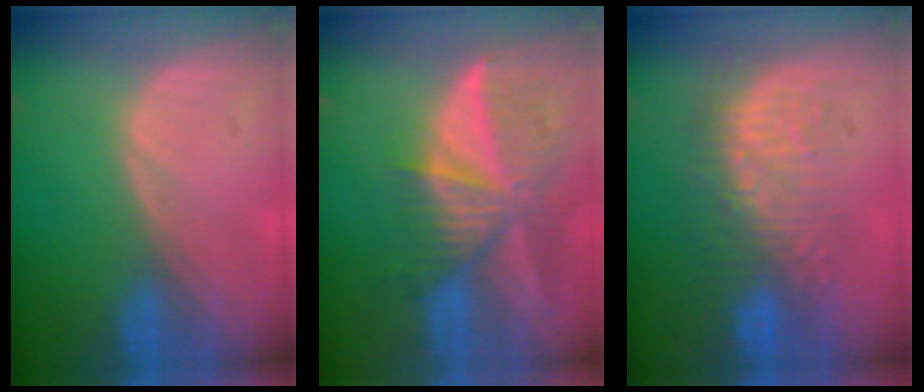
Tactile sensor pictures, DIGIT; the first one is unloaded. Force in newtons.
{"total": 9.8, "press": 8.6, "slide": 4.6}
{"total": 8.9, "press": 8.7, "slide": 1.9}